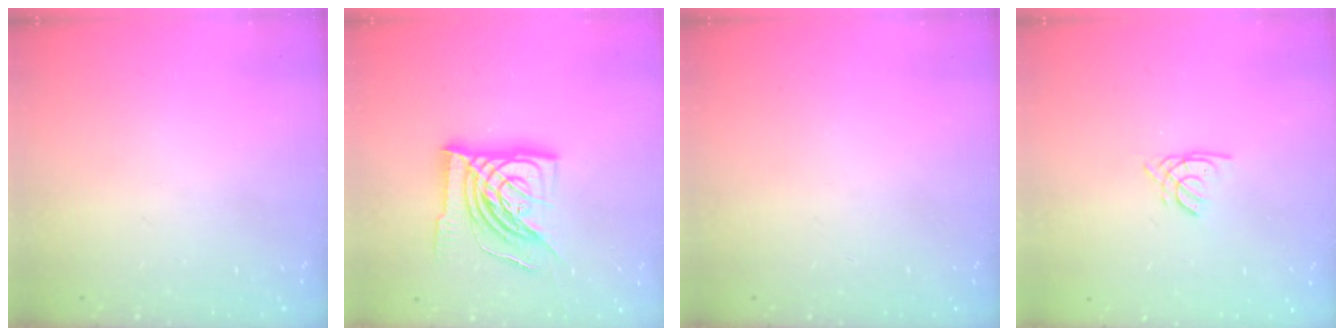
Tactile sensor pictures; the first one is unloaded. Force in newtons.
{"total": 17.6, "press": 17.5, "slide": 1.9}
{"total": 0.0}
{"total": 1.5, "press": 1.5, "slide": 0.1}